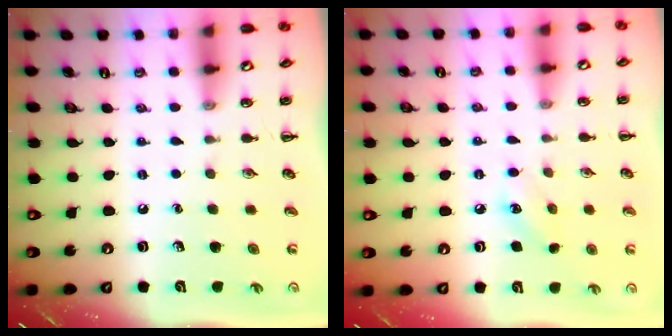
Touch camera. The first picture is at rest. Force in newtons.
{"total": 7.5, "press": 7.3, "slide": 1.9}